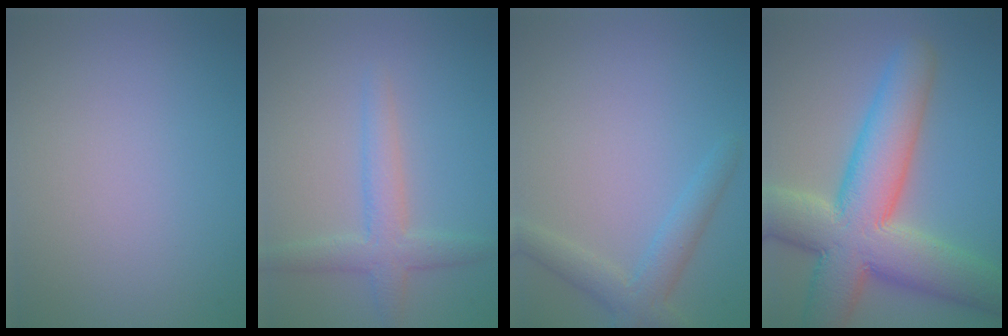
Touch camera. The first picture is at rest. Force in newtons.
{"total": 3.1, "press": 3.1, "slide": 0.1}
{"total": 2.8, "press": 2.8, "slide": 0.1}
{"total": 12.1, "press": 12.0, "slide": 0.8}